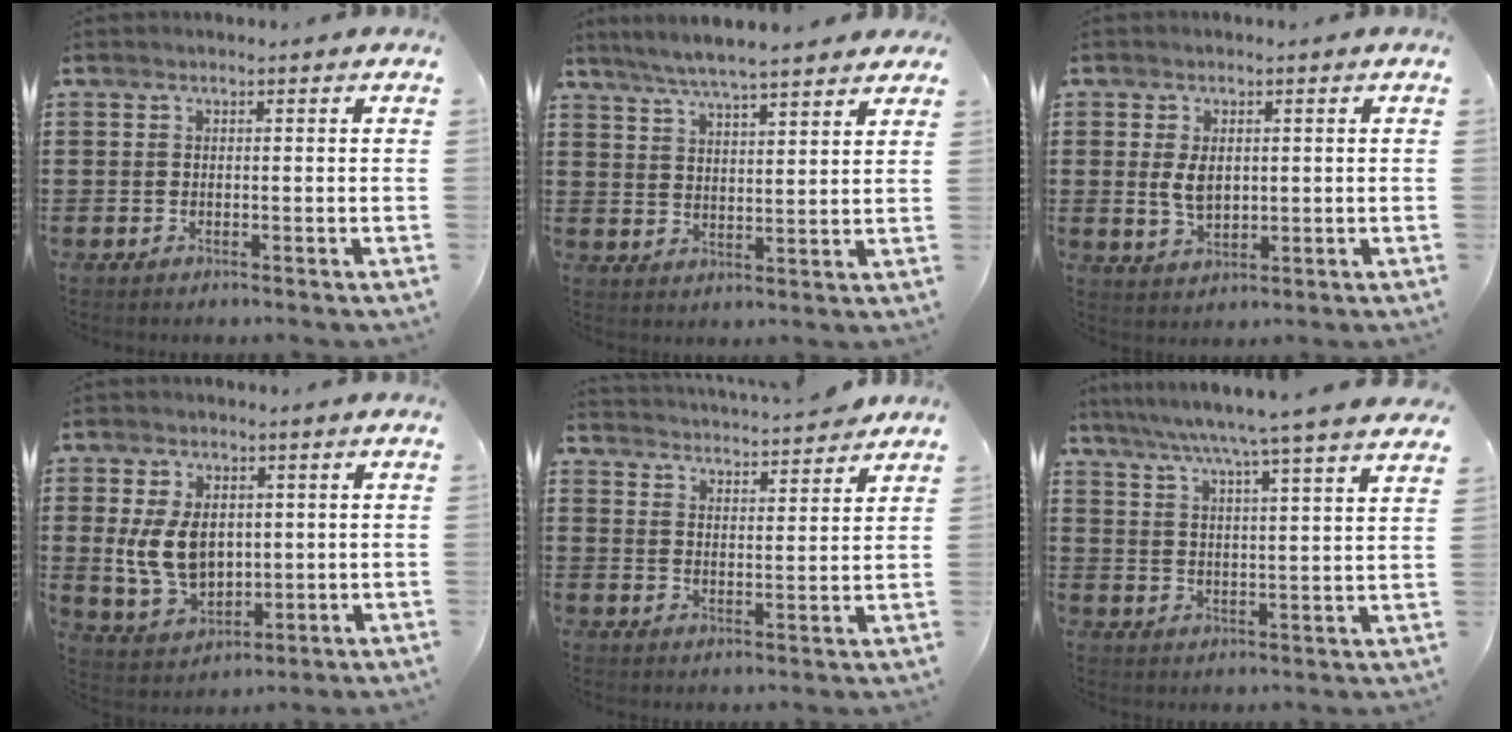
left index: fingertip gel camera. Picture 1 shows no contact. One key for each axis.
{"total": 5.4, "fx": 5.0, "fy": 0.1, "fz": 2.1, "tx": -0.059, "ty": -0.017, "tz": 0.087}
{"total": 4.1, "fx": 0.4, "fy": 2.5, "fz": 3.2, "tx": -0.073, "ty": 0.005, "tz": 0.005}
{"total": 8.1, "fx": 1.0, "fy": 5.7, "fz": 5.7, "tx": -0.145, "ty": 0.009, "tz": 0.015}
{"total": 4.1, "fx": 4.1, "fy": -0.3, "fz": 0.1, "tx": -0.020, "ty": -0.028, "tz": 0.069}
{"total": 6.7, "fx": 5.8, "fy": -1.5, "fz": 3.0, "tx": -0.080, "ty": -0.039, "tz": 0.094}